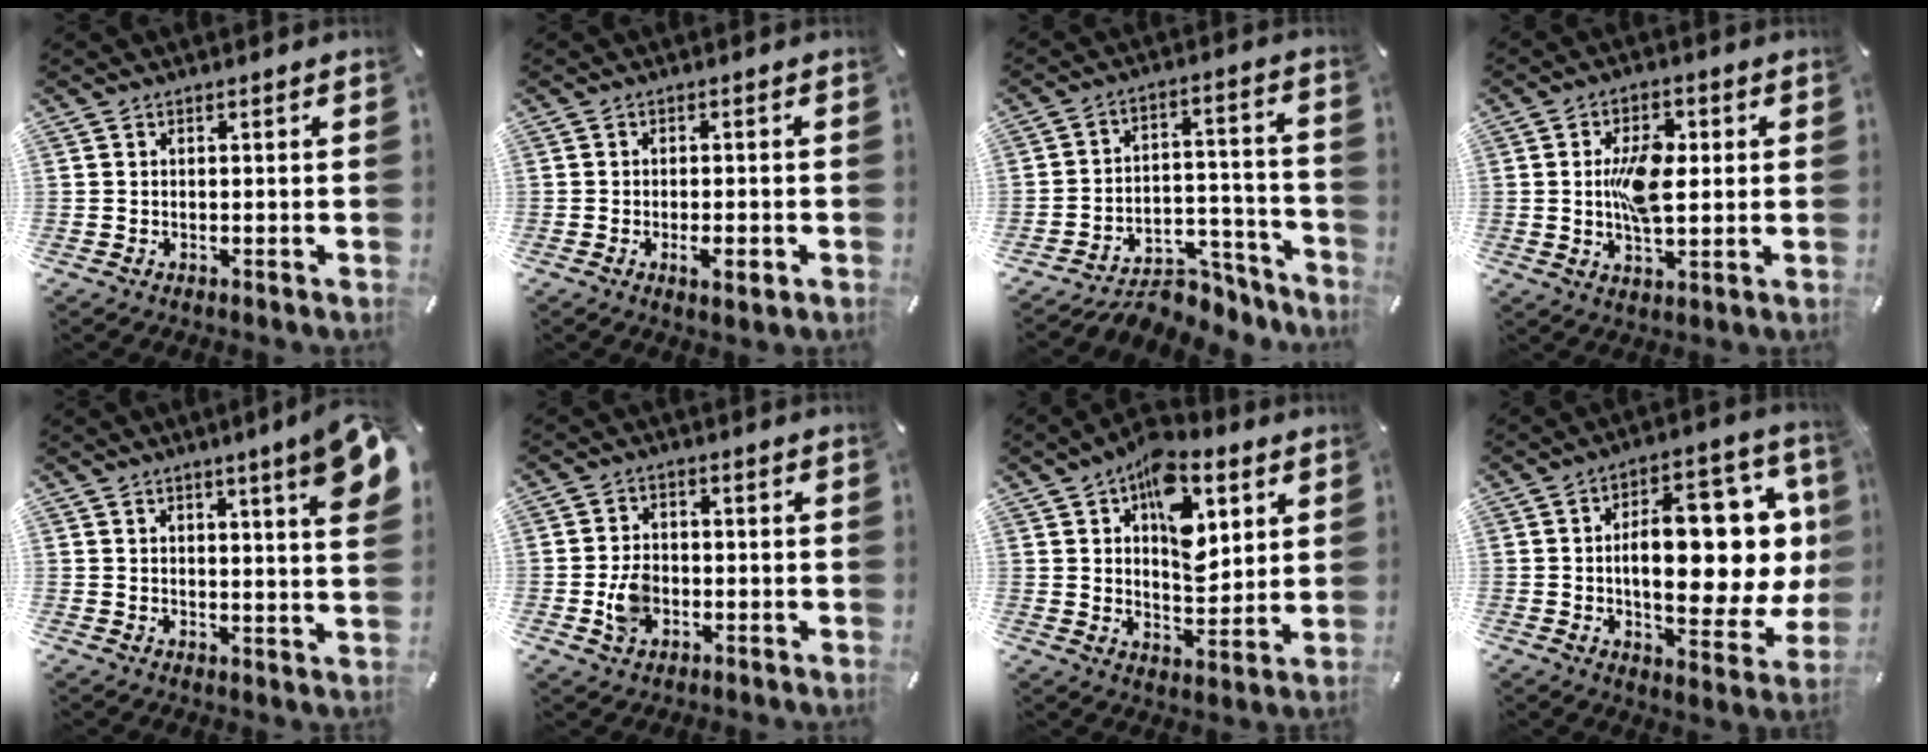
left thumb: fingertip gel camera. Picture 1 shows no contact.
{"total": 4.0, "force": [-1.5, 1.5, 3.4], "torque": [-0.051, 0.007, -0.022]}
{"total": 9.3, "force": [-5.6, 6.8, 3.1], "torque": [-0.021, 0.024, -0.089]}
{"total": 10.6, "force": [0.7, 5.9, 8.8], "torque": [-0.168, 0.001, 0.004]}
{"total": 8.2, "force": [4.8, 1.2, 6.6], "torque": [-0.094, -0.023, 0.076]}
{"total": 6.0, "force": [-1.3, 4.7, 3.5], "torque": [-0.072, -0.001, -0.025]}
{"total": 15.7, "force": [6.7, 9.5, 10.6], "torque": [-0.143, -0.023, 0.117]}
{"total": 22.5, "force": [2.9, 10.2, 19.8], "torque": [-0.285, -0.020, 0.048]}